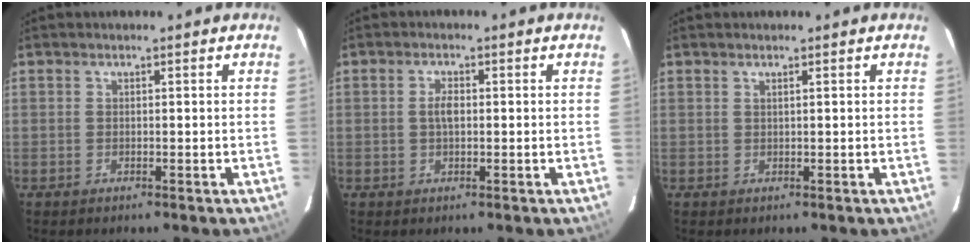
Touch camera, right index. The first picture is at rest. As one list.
[{"total": 2.3, "force": [0.0, 1.2, 1.9], "torque": [-0.038, 0.004, 0.000]}, {"total": 0.6, "force": [0.4, -0.2, 0.4], "torque": [-0.010, -0.003, 0.005]}]